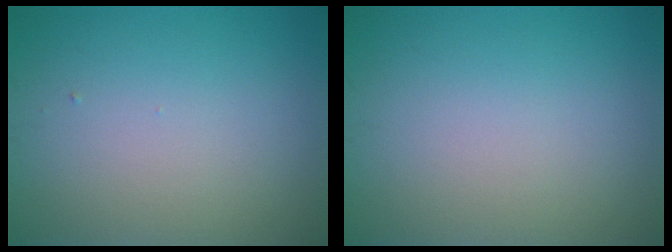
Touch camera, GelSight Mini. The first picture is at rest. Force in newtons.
{"total": 0.0}